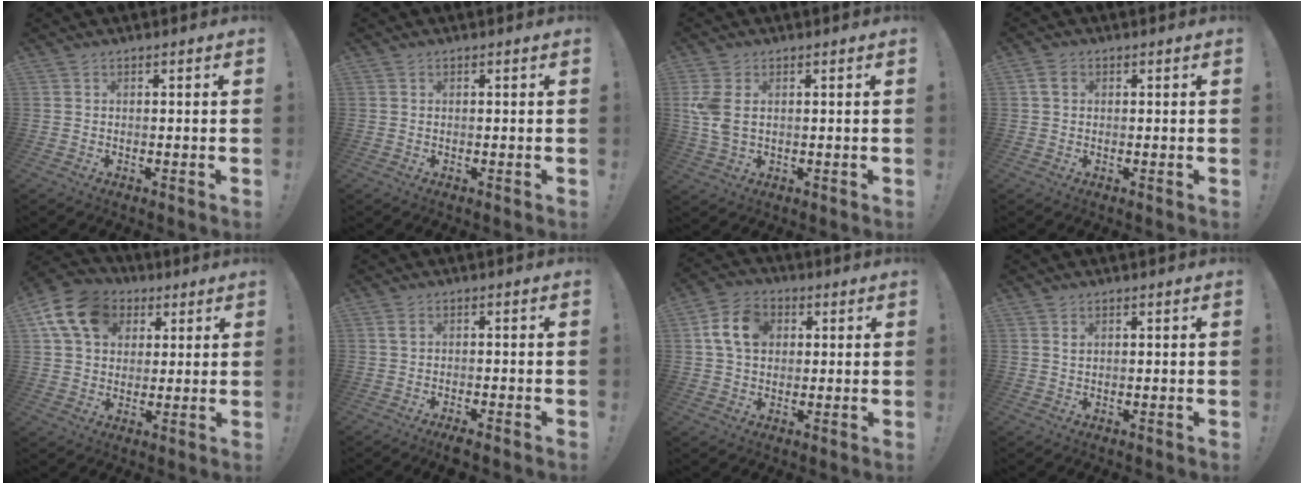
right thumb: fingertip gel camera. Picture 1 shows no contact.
{"total": 0.0}
{"total": 6.2, "force": [1.3, 3.8, 4.7], "torque": [-0.105, 0.000, 0.025]}
{"total": 3.3, "force": [0.7, 2.4, 2.1], "torque": [-0.037, 0.006, 0.014]}
{"total": 14.9, "force": [5.6, 11.6, 7.6], "torque": [-0.115, -0.013, 0.111]}
{"total": 2.7, "force": [-1.7, 0.4, 2.1], "torque": [-0.037, 0.002, -0.029]}
{"total": 10.7, "force": [2.5, 8.1, 6.4], "torque": [-0.115, 0.017, 0.050]}
{"total": 1.0, "force": [0.7, 0.5, 0.5], "torque": [-0.008, -0.003, 0.013]}